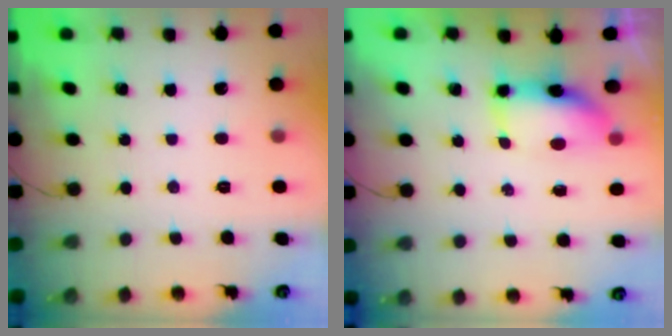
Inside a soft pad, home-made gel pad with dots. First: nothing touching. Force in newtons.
{"total": 12.8, "press": 8.6, "slide": 9.5}